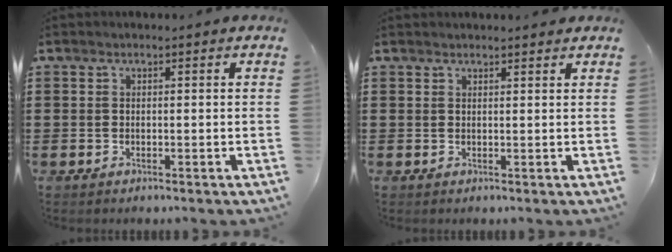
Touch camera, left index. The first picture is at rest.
{"total": 1.2, "force": [1.1, 0.1, 0.2], "torque": [-0.007, 0.001, 0.022]}